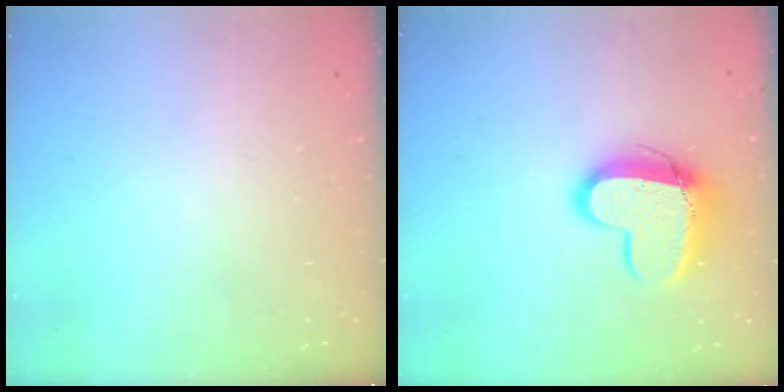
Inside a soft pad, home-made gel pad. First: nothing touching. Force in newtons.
{"total": 13.1, "press": 13.0, "slide": 1.1}